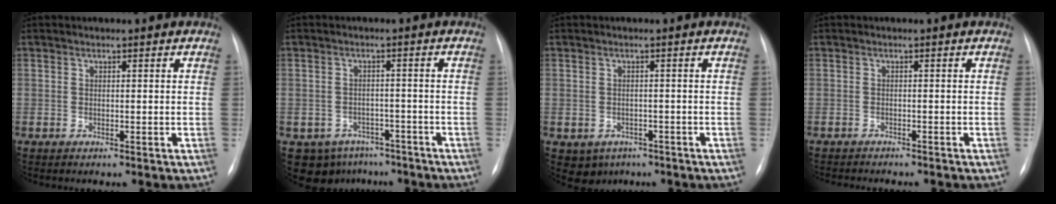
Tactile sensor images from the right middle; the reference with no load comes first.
{"total": 8.0, "force": [-5.6, 5.6, 1.3], "torque": [-0.017, 0.013, -0.068]}
{"total": 4.2, "force": [-2.3, 3.3, 0.9], "torque": [-0.011, 0.004, -0.024]}
{"total": 6.7, "force": [-6.0, 1.3, 2.6], "torque": [-0.029, -0.003, -0.076]}